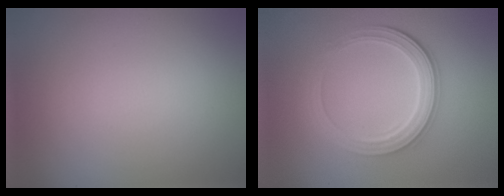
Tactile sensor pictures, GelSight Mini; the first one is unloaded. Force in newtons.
{"total": 4.5, "press": 3.6, "slide": 2.7}